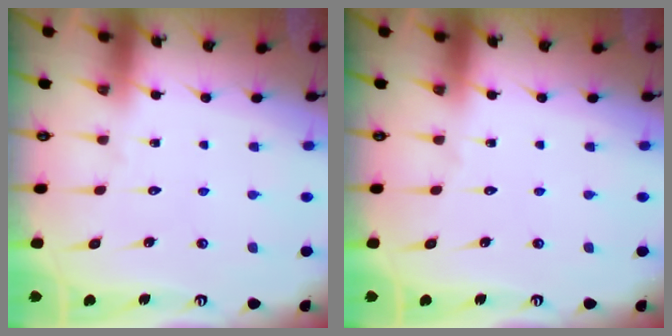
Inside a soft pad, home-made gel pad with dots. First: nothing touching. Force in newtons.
{"total": 0.0}